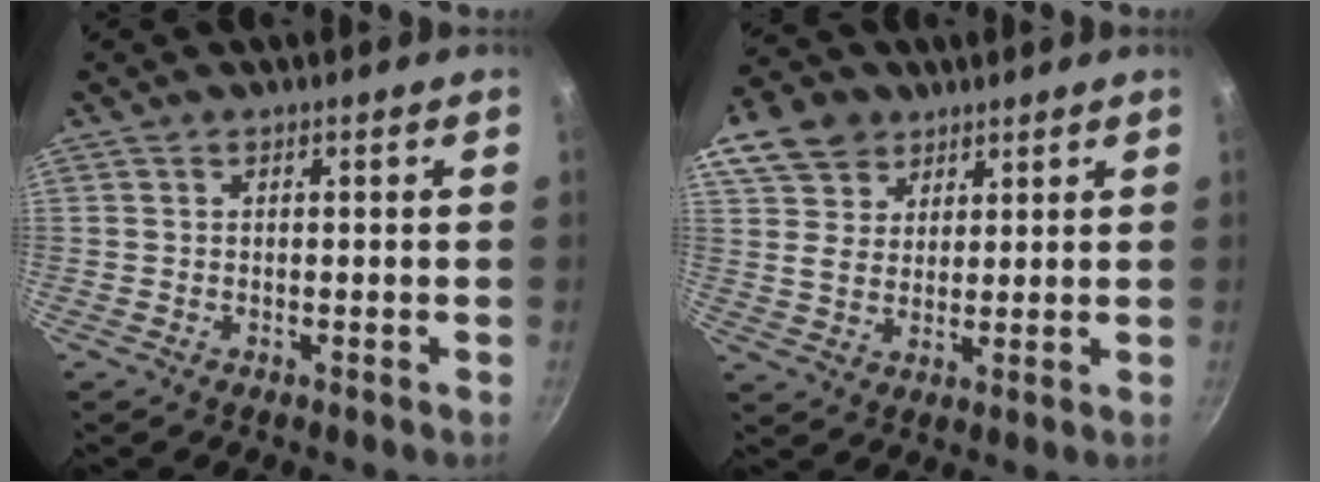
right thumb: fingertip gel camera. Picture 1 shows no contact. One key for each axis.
{"total": 11.4, "fx": 6.5, "fy": 8.2, "fz": 4.5, "tx": -0.066, "ty": -0.007, "tz": 0.113}